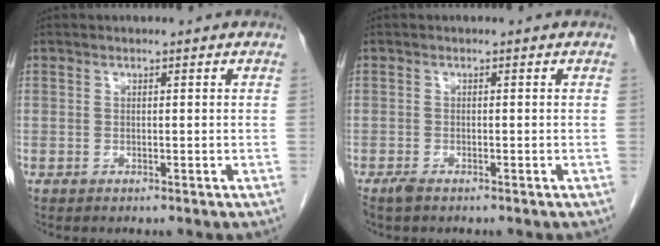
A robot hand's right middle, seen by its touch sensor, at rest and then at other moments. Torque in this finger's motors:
{"motor_torque": [0.20, -0.08, 0.02, 0.02]}